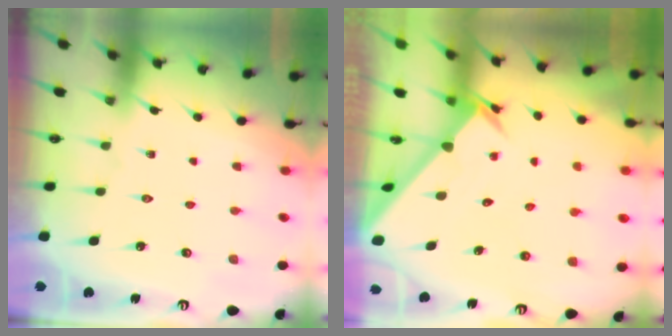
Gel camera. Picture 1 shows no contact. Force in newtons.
{"total": 2.4, "press": 2.4, "slide": 0.2}